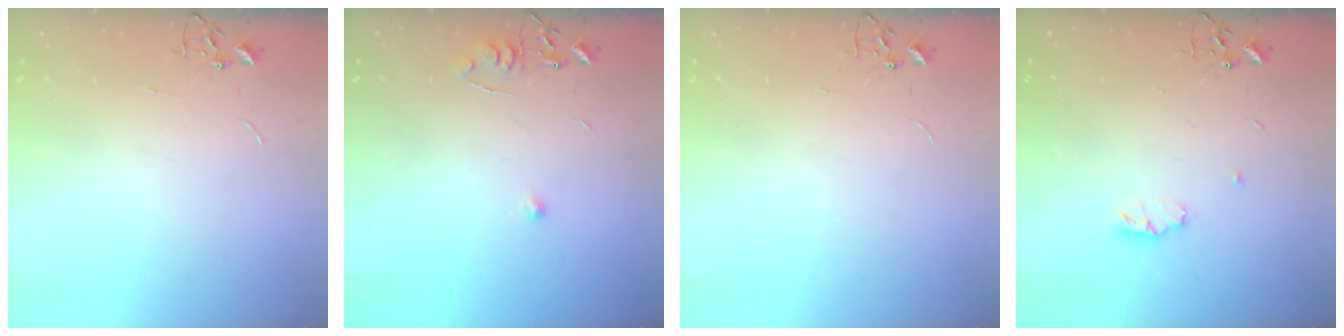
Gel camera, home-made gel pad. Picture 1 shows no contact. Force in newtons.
{"total": 5.8, "press": 5.8, "slide": 0.8}
{"total": 0.0}
{"total": 5.6, "press": 5.6, "slide": 0.9}